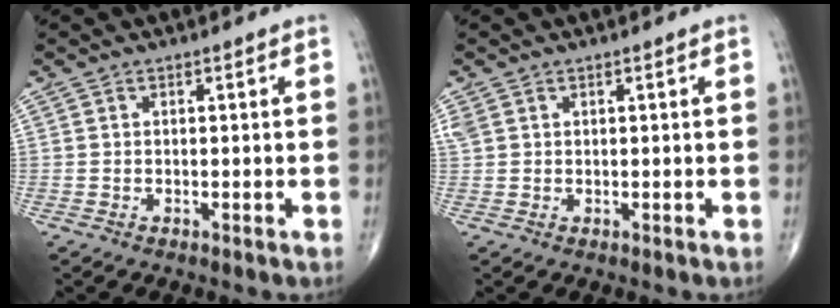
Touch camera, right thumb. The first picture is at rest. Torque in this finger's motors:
{"motor_torque": [-0.25, 0.61, 0.29, 0.25, 0.00]}